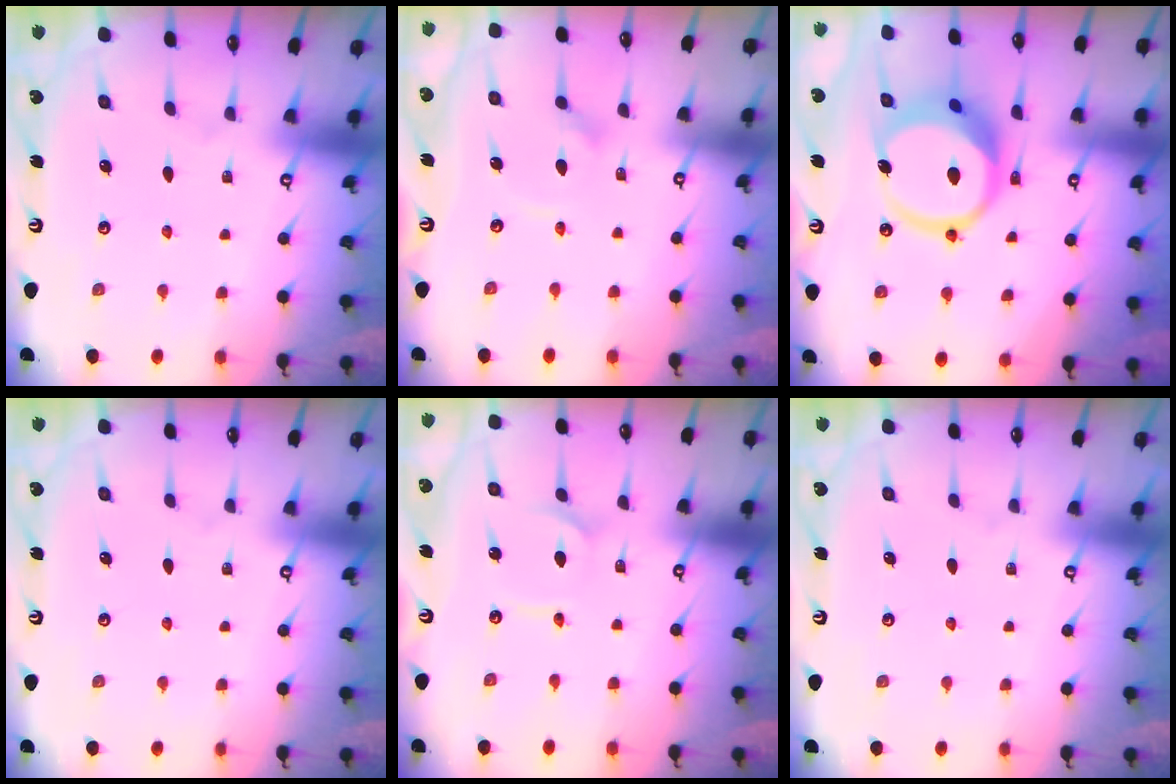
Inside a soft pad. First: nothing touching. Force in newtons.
{"total": 3.4, "press": 3.4, "slide": 0.3}
{"total": 13.3, "press": 13.1, "slide": 1.9}
{"total": 0.0}
{"total": 1.6, "press": 1.6, "slide": 0.0}
{"total": 0.0}